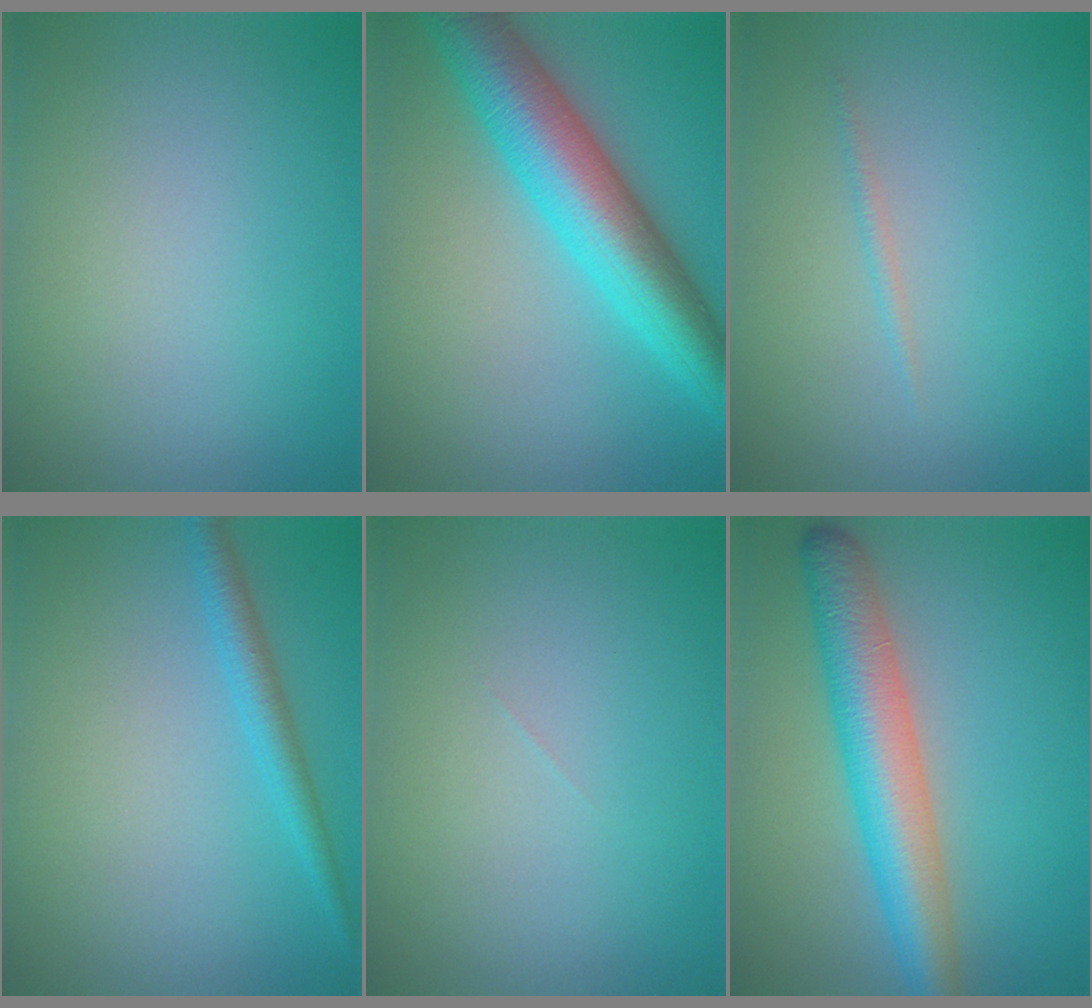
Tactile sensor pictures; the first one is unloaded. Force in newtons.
{"total": 9.0, "press": 9.0, "slide": 0.0}
{"total": 0.6, "press": 0.6, "slide": 0.0}
{"total": 2.2, "press": 2.2, "slide": 0.1}
{"total": 0.0}
{"total": 6.5, "press": 6.5, "slide": 0.2}